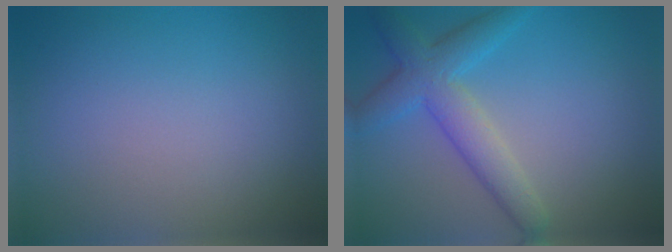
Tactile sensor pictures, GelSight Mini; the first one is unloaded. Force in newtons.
{"total": 4.8, "press": 4.8, "slide": 0.2}